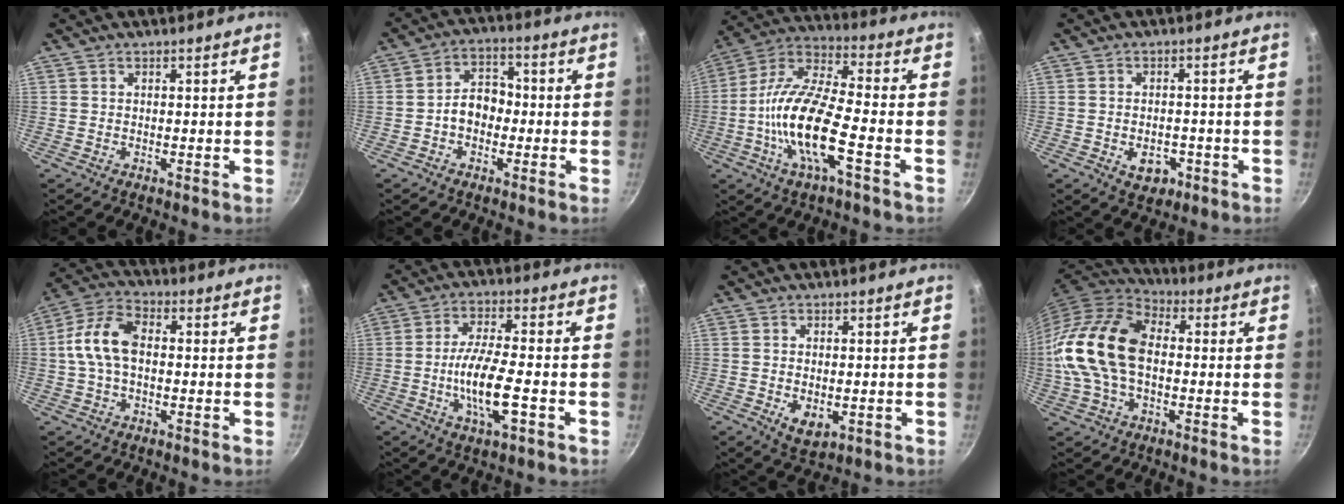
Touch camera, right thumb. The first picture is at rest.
{"total": 6.9, "force": [-1.2, 5.2, 4.3], "torque": [-0.032, 0.029, -0.029]}
{"total": 17.1, "force": [-5.1, 5.6, 15.4], "torque": [-0.298, 0.037, -0.116]}
{"total": 5.2, "force": [-2.0, 3.7, 3.1], "torque": [-0.032, 0.012, -0.019]}
{"total": 10.5, "force": [0.3, 6.4, 8.3], "torque": [-0.156, 0.033, -0.007]}
{"total": 11.2, "force": [-3.0, 3.2, 10.3], "torque": [-0.190, 0.015, -0.061]}
{"total": 5.2, "force": [-0.9, 3.2, 3.9], "torque": [-0.059, -0.011, -0.007]}
{"total": 18.8, "force": [-0.4, 12.2, 14.2], "torque": [-0.270, 0.033, -0.020]}